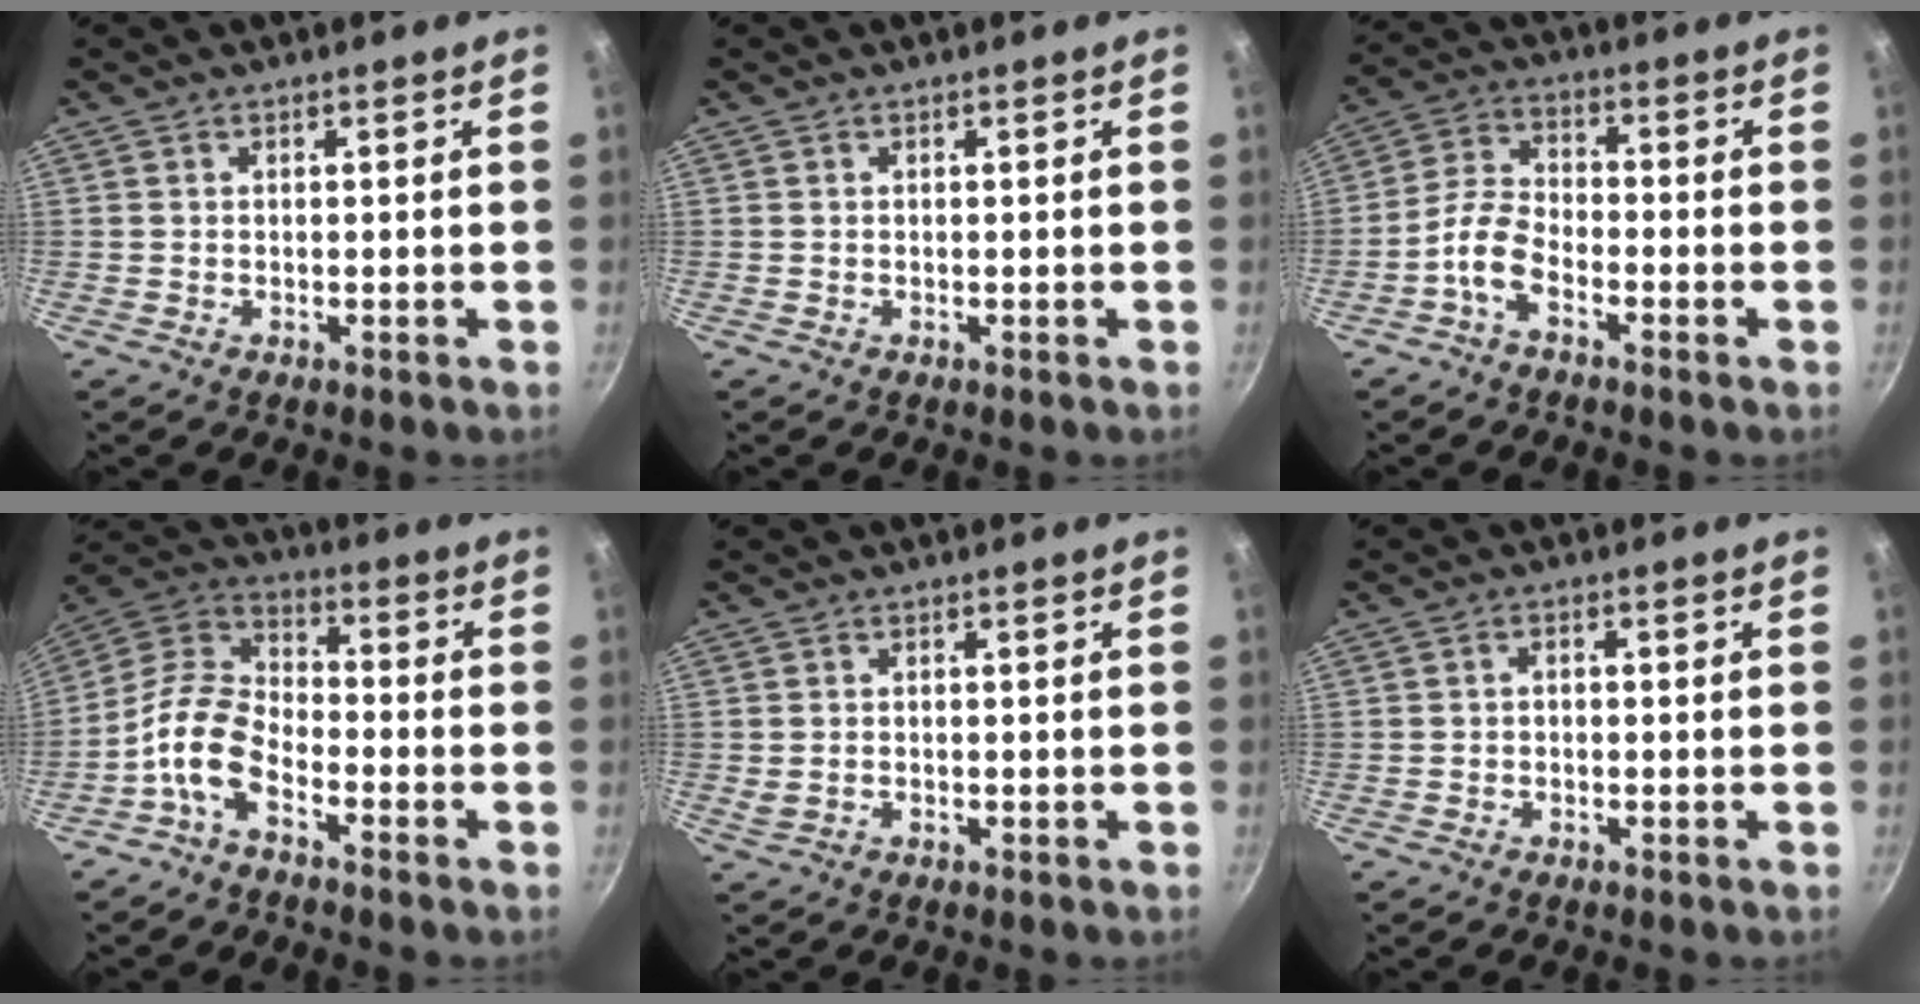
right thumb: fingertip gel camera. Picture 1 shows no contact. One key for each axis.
{"total": 0.0}
{"total": 6.6, "fx": -3.6, "fy": 3.3, "fz": 4.4, "tx": -0.091, "ty": 0.034, "tz": -0.083}
{"total": 8.8, "fx": -4.5, "fy": 4.7, "fz": 5.9, "tx": -0.118, "ty": 0.043, "tz": -0.104}
{"total": 1.6, "fx": -0.2, "fy": 1.2, "fz": 1.0, "tx": -0.017, "ty": -0.001, "tz": 0.000}
{"total": 1.3, "fx": -0.4, "fy": 0.9, "fz": 0.8, "tx": -0.014, "ty": 0.008, "tz": -0.008}